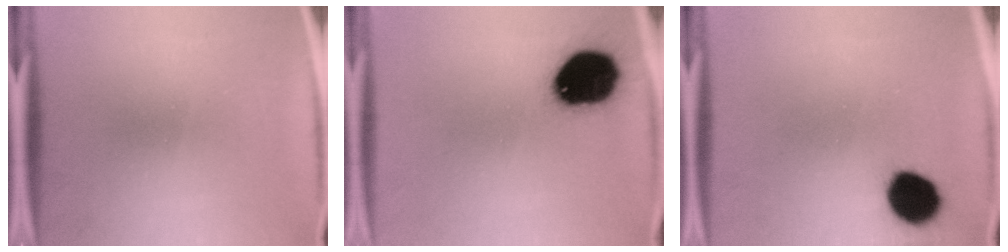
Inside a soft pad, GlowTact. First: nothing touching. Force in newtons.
{"total": 17.2}
{"total": 9.3}